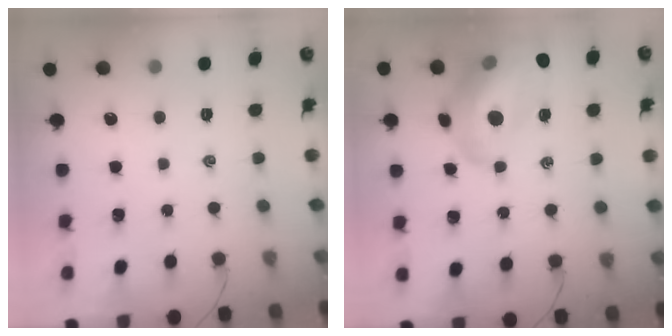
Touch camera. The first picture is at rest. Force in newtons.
{"total": 19.9, "press": 19.5, "slide": 4.1}